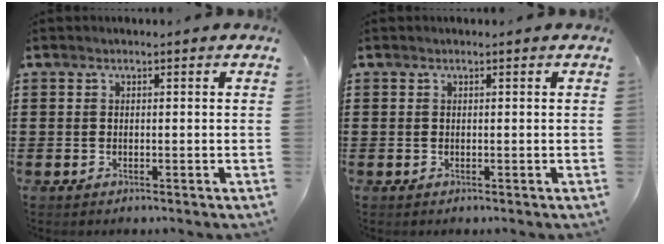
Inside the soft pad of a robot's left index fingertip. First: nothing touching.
{"total": 0.0}